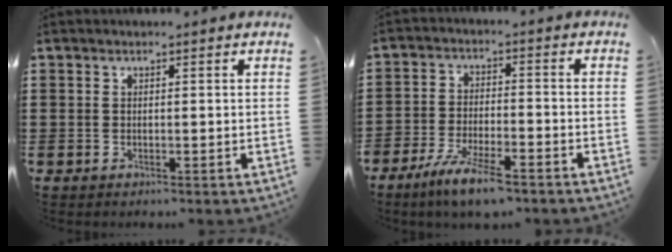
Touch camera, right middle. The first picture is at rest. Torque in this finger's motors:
{"motor_torque": [1.21, -0.93, 0.47, 0.05]}